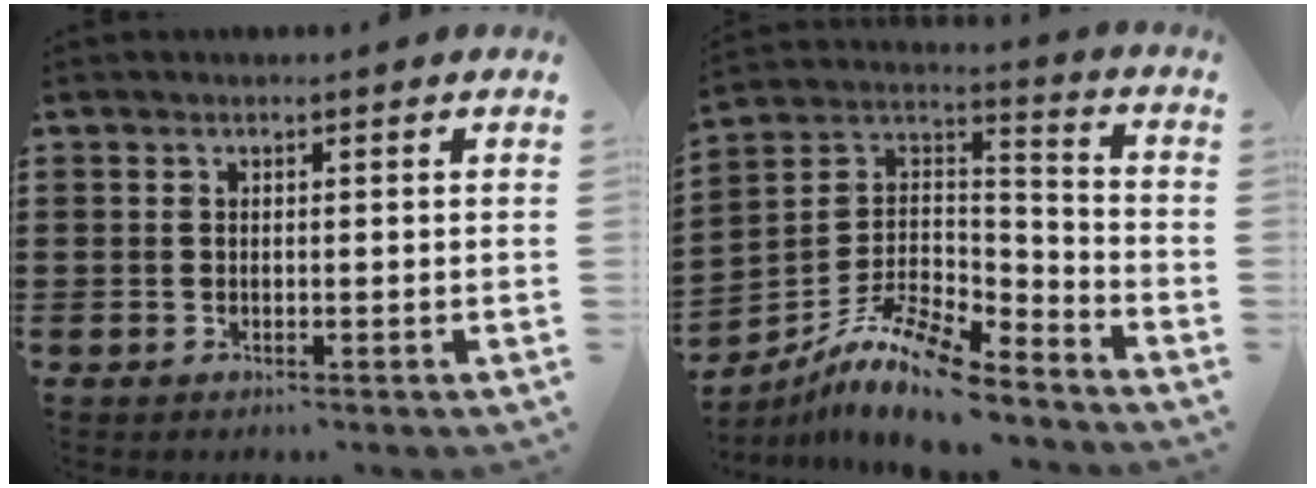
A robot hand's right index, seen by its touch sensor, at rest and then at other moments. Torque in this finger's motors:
{"motor_torque": [0.85, -0.81, -0.06, -0.03]}